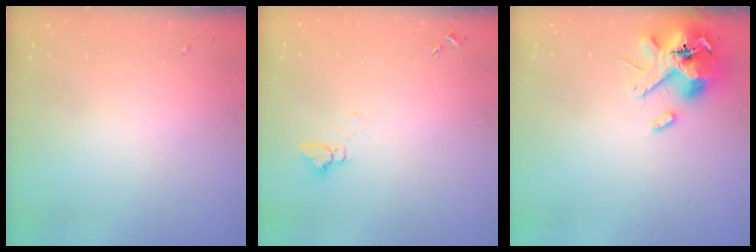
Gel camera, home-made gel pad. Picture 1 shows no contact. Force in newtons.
{"total": 4.5, "press": 4.4, "slide": 0.2}
{"total": 15.2, "press": 15.1, "slide": 2.0}